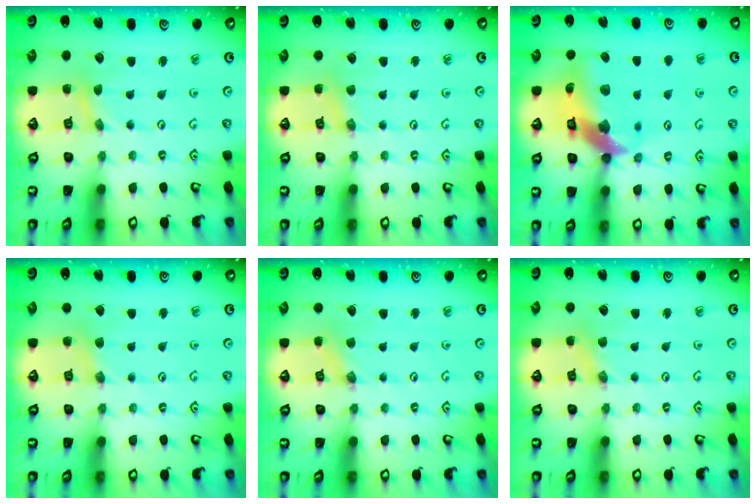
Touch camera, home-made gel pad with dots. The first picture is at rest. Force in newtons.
{"total": 2.0, "press": 1.9, "slide": 0.4}
{"total": 16.4, "press": 16.3, "slide": 2.4}
{"total": 2.1, "press": 2.1, "slide": 0.4}
{"total": 0.0}
{"total": 1.0, "press": 0.9, "slide": 0.3}